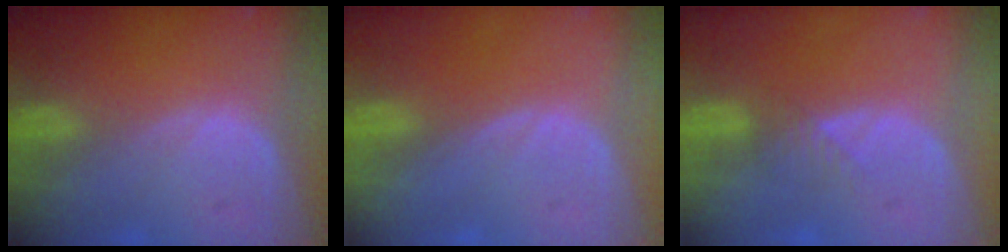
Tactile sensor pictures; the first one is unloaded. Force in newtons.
{"total": 0.0}
{"total": 2.3, "press": 2.1, "slide": 1.0}